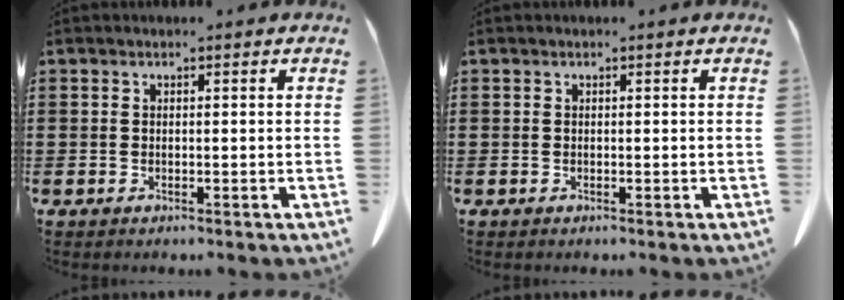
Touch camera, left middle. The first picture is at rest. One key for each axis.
{"total": 0.0}